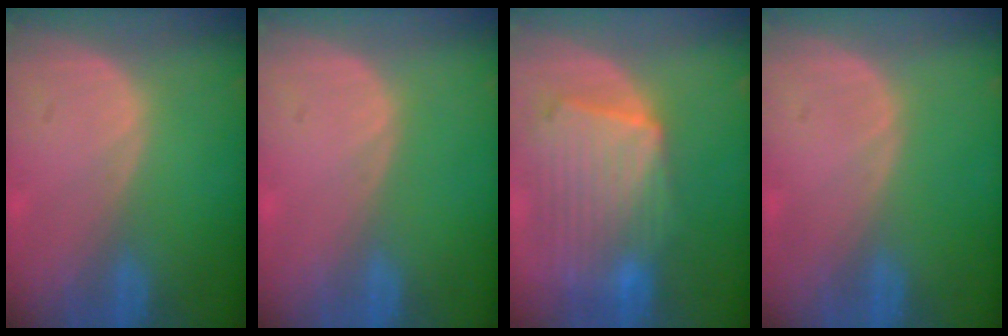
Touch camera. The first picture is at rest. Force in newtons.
{"total": 0.0}
{"total": 10.7, "press": 9.3, "slide": 5.3}
{"total": 0.0}